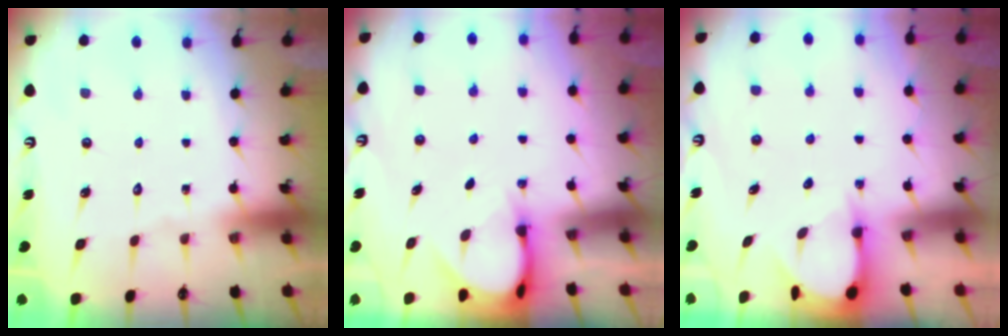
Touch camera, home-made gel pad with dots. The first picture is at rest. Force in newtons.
{"total": 3.9, "press": 3.9, "slide": 0.4}
{"total": 3.6, "press": 3.5, "slide": 0.3}